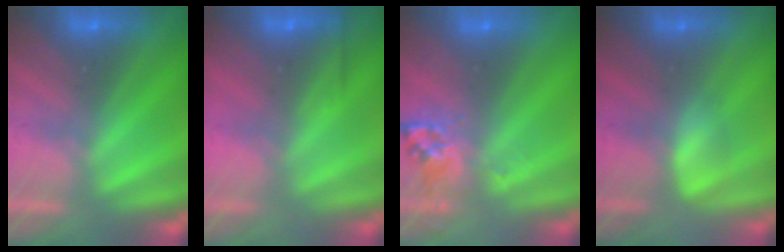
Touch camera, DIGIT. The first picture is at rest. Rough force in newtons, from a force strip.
{"total": 2.5}
{"total": 2.7}
{"total": 2.7}